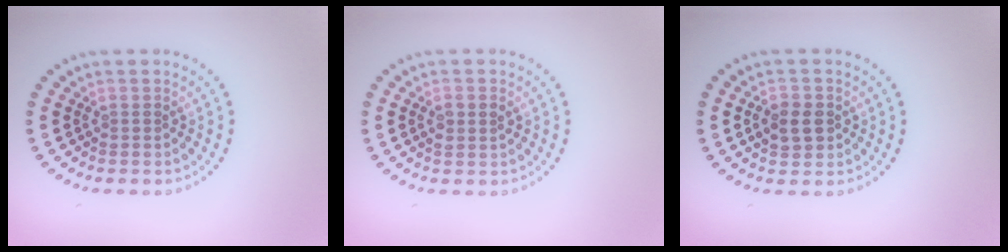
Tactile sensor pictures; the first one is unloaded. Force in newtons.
{"total": 1.5, "press": 1.5, "slide": 0.3}
{"total": 2.6, "press": 2.6, "slide": 0.3}